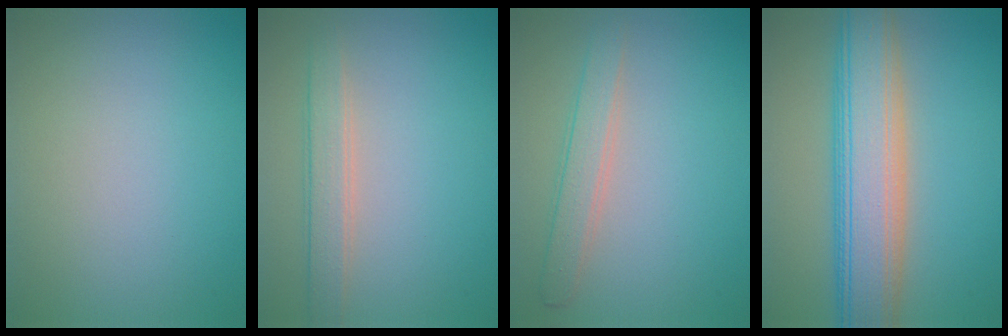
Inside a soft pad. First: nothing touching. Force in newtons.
{"total": 2.6, "press": 2.6, "slide": 0.2}
{"total": 2.5, "press": 2.4, "slide": 0.1}
{"total": 8.9, "press": 8.9, "slide": 0.6}